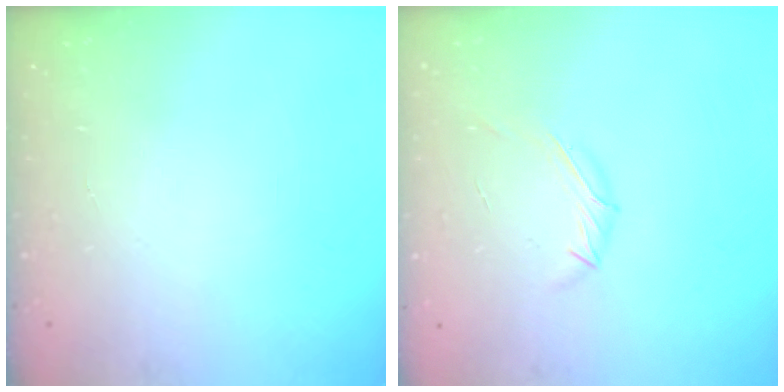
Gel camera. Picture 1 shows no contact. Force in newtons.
{"total": 4.7, "press": 4.6, "slide": 1.1}